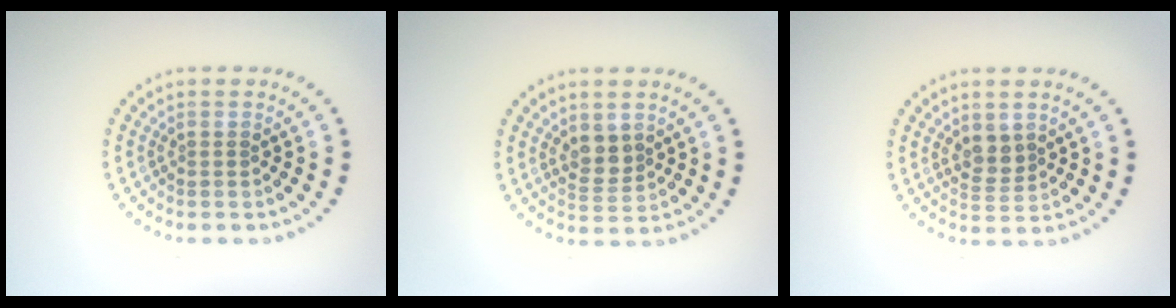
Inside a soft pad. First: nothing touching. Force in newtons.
{"total": 2.2, "press": 2.0, "slide": 1.1}
{"total": 2.0, "press": 1.8, "slide": 0.9}